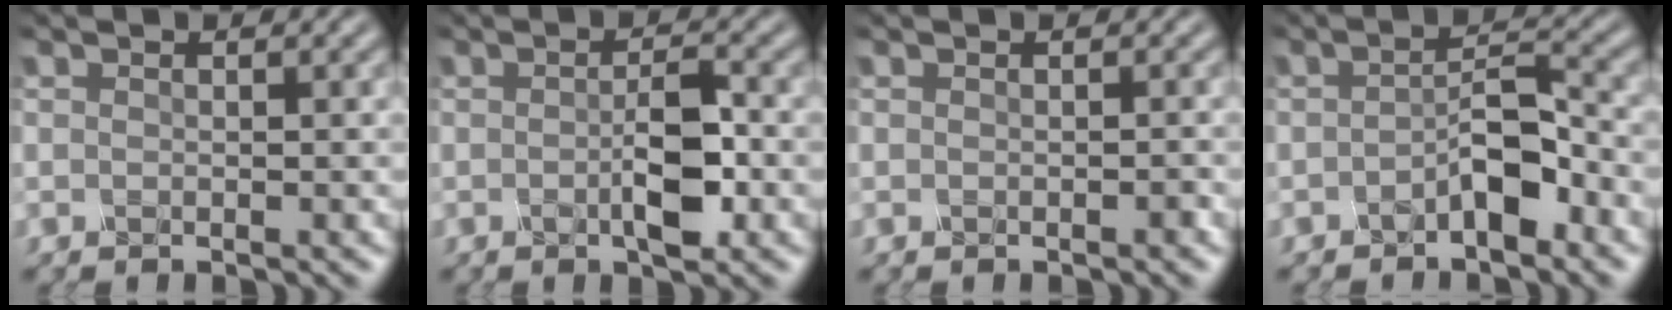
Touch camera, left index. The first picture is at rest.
{"total": 2.6, "force": [-0.7, 0.4, 2.4], "torque": [-0.057, 0.001, -0.008]}
{"total": 0.8, "force": [-0.7, 0.0, 0.4], "torque": [0.000, 0.006, -0.005]}
{"total": 2.4, "force": [-1.6, 0.3, 1.8], "torque": [-0.045, 0.013, -0.026]}